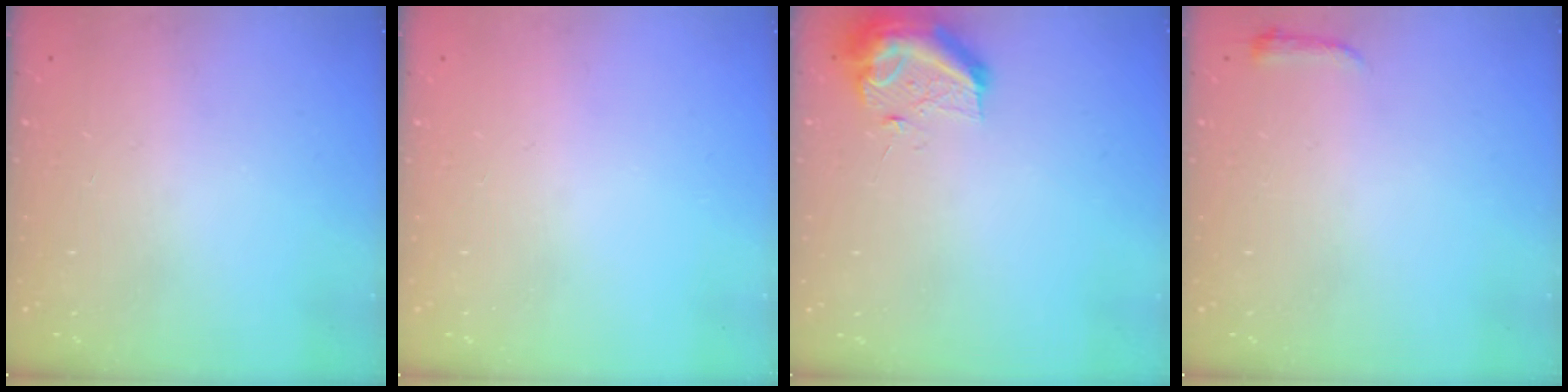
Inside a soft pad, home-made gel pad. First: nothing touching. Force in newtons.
{"total": 0.0}
{"total": 10.2, "press": 10.2, "slide": 0.3}
{"total": 3.0, "press": 2.9, "slide": 0.6}